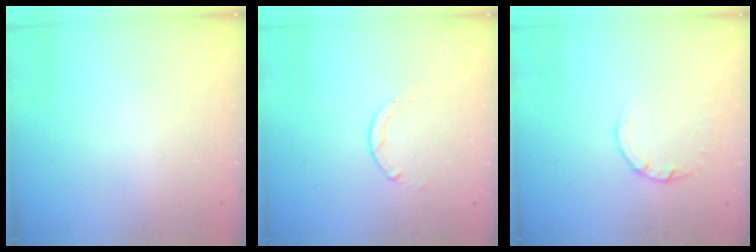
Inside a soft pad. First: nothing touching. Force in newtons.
{"total": 0.9, "press": 0.9, "slide": 0.1}
{"total": 2.5, "press": 2.5, "slide": 0.2}